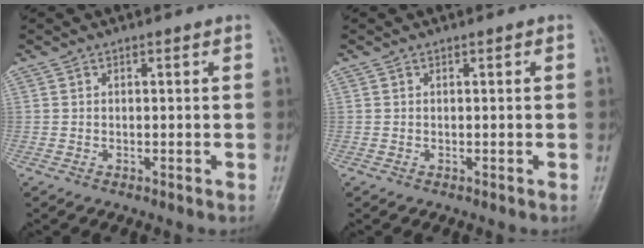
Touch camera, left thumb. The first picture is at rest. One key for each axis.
{"total": 0.0}